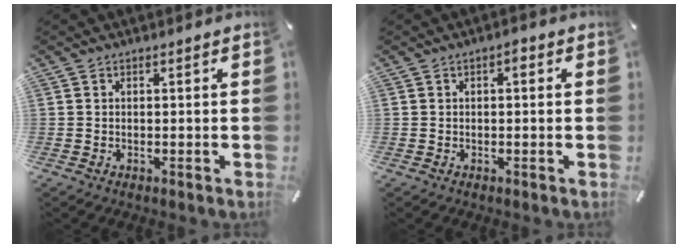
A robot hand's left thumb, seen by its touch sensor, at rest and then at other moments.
{"total": 1.6, "force": [0.1, 0.8, 1.4], "torque": [-0.028, 0.006, 0.000]}